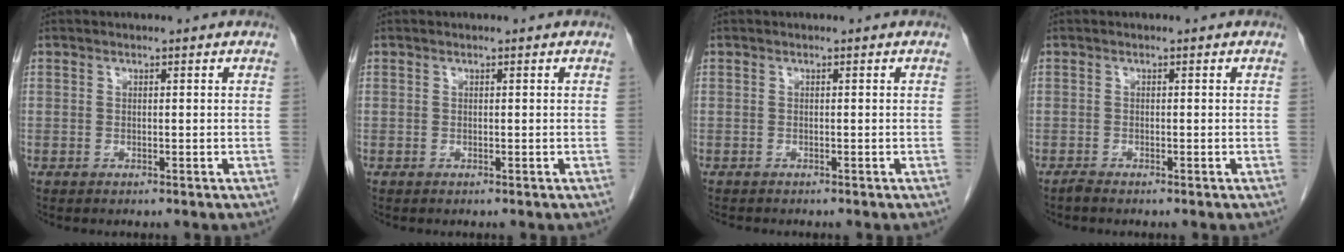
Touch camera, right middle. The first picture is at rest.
{"total": 0.0}
{"total": 1.4, "force": [-1.3, 0.3, 0.5], "torque": [-0.016, -0.007, -0.016]}
{"total": 0.7, "force": [-0.7, -0.1, 0.2], "torque": [-0.010, -0.002, -0.014]}